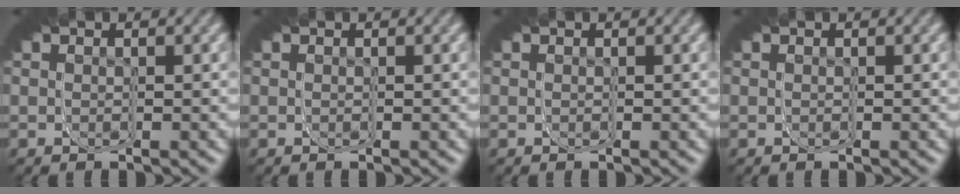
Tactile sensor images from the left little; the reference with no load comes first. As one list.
[{"total": 0.0}, {"total": 0.0}, {"total": 0.0}]